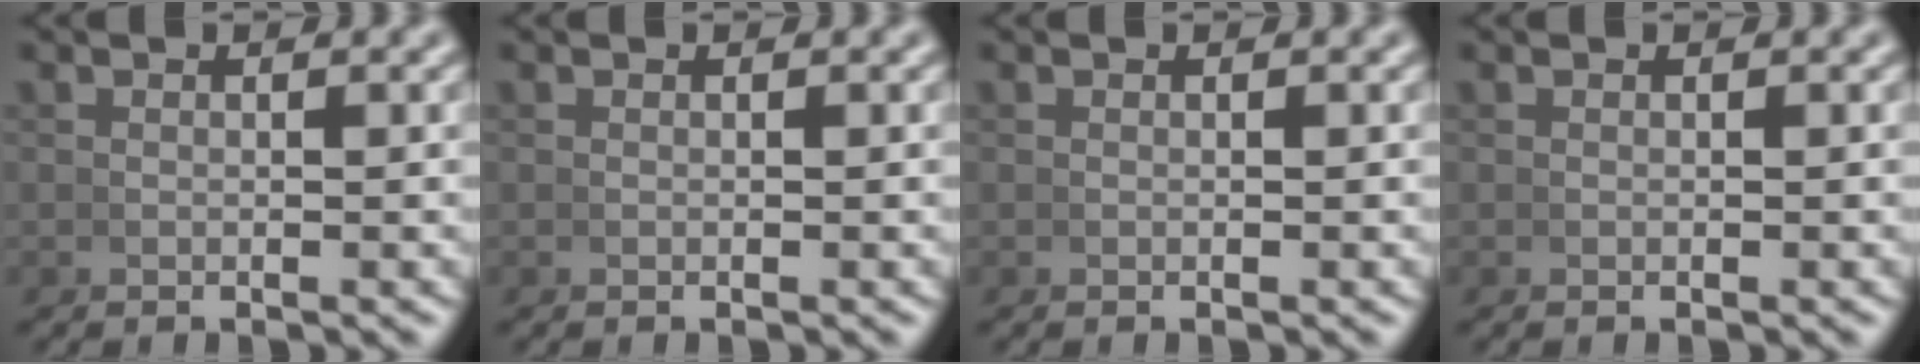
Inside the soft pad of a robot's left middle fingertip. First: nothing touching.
{"total": 0.0}
{"total": 0.0}
{"total": 0.0}